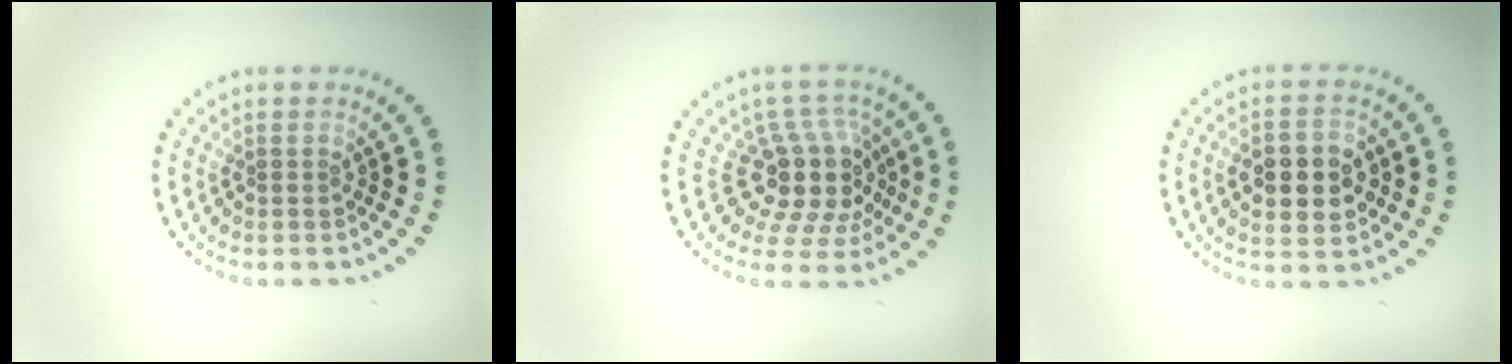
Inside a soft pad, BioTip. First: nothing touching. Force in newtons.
{"total": 4.9, "press": 3.8, "slide": 3.2}
{"total": 5.1, "press": 5.1, "slide": 0.3}